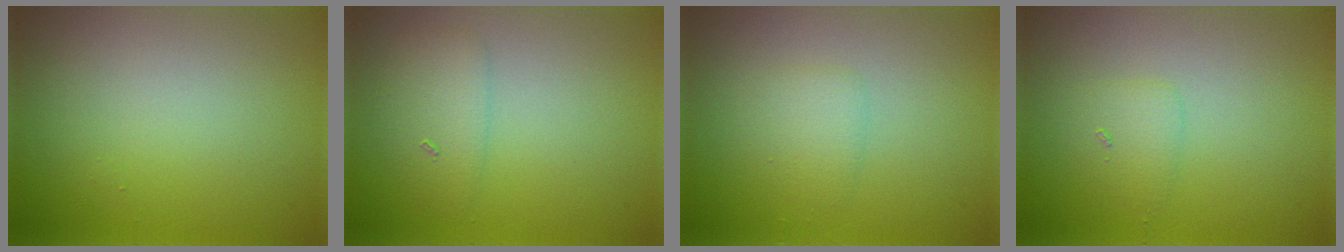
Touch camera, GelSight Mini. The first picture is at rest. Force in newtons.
{"total": 2.1, "press": 2.1, "slide": 0.1}
{"total": 1.7, "press": 1.7, "slide": 0.0}
{"total": 1.5, "press": 1.5, "slide": 0.2}